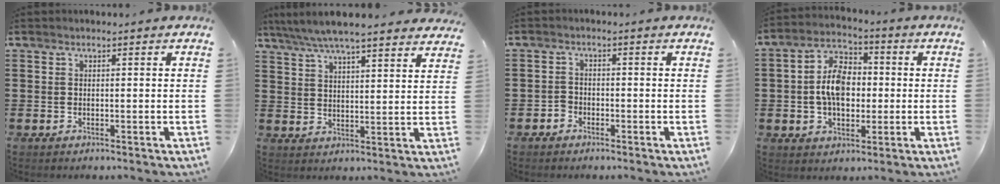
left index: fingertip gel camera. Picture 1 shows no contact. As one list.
[{"total": 6.3, "force": [5.7, 0.3, 2.4], "torque": [-0.068, -0.026, 0.101]}, {"total": 1.6, "force": [-1.2, 1.0, 0.3], "torque": [-0.010, 0.003, -0.027]}, {"total": 8.3, "force": [-0.3, 5.5, 6.3], "torque": [-0.129, 0.013, -0.011]}]